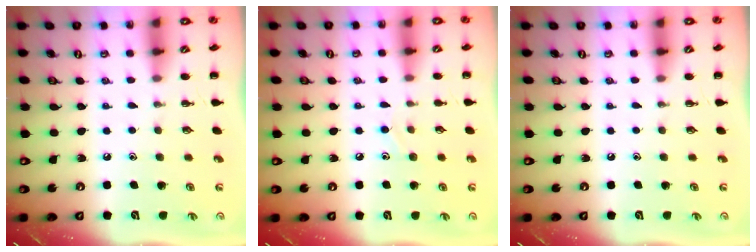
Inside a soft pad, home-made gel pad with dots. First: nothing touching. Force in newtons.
{"total": 5.9, "press": 5.5, "slide": 2.1}
{"total": 0.0}